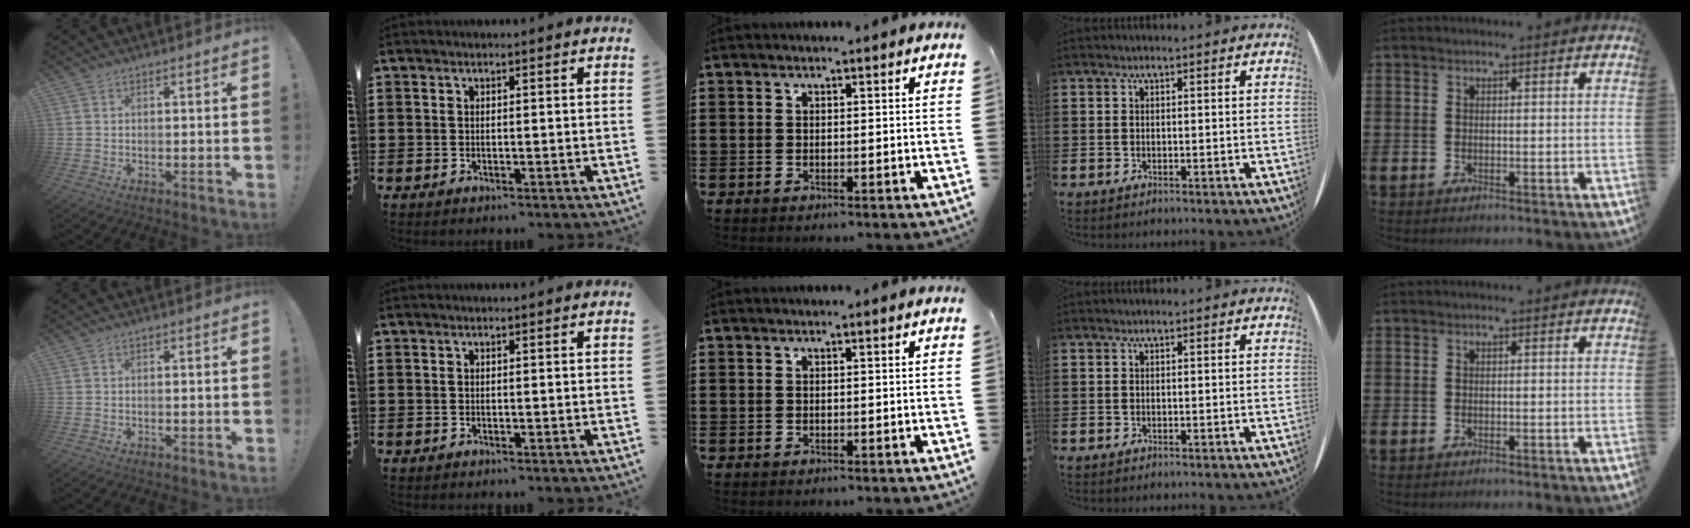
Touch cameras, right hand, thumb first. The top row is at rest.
{}